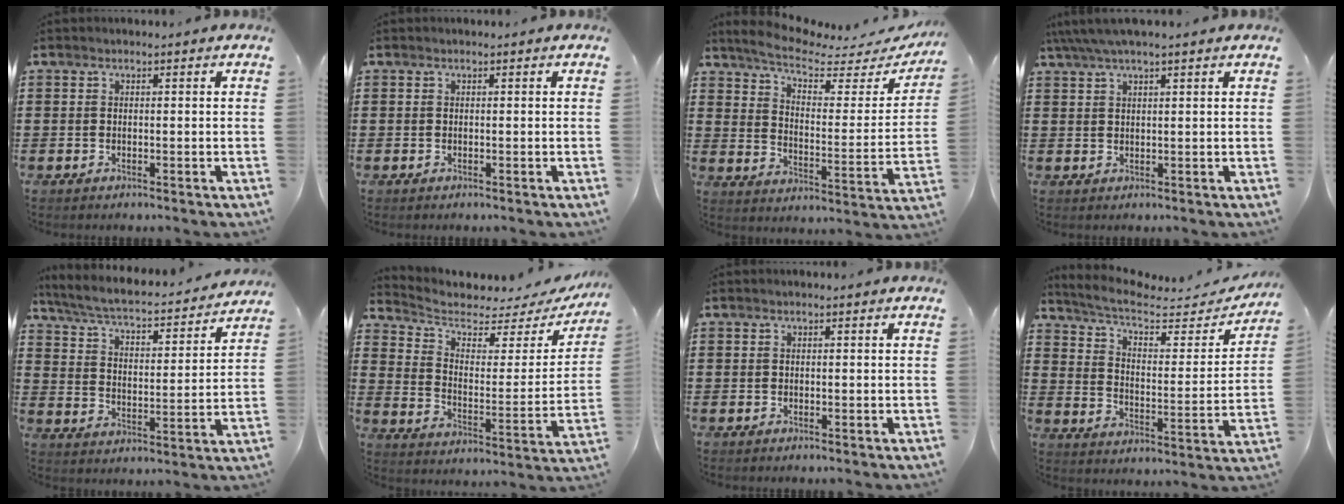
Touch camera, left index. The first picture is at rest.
{"total": 0.0}
{"total": 6.5, "force": [5.3, 1.2, 3.5], "torque": [-0.087, -0.032, 0.086]}
{"total": 3.0, "force": [2.1, 0.3, 2.0], "torque": [-0.044, 0.001, 0.040]}
{"total": 4.4, "force": [4.1, 0.4, 1.7], "torque": [-0.057, -0.034, 0.061]}
{"total": 4.6, "force": [3.6, 1.8, 2.2], "torque": [-0.067, -0.025, 0.057]}
{"total": 0.0}
{"total": 6.7, "force": [5.6, 1.4, 3.4], "torque": [-0.093, -0.036, 0.094]}